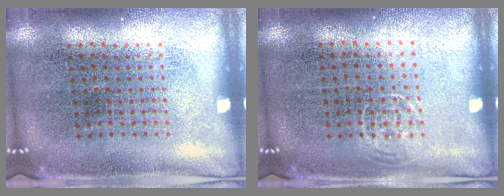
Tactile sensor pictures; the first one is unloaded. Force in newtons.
{"total": 0.7, "press": 0.5, "slide": 0.4}